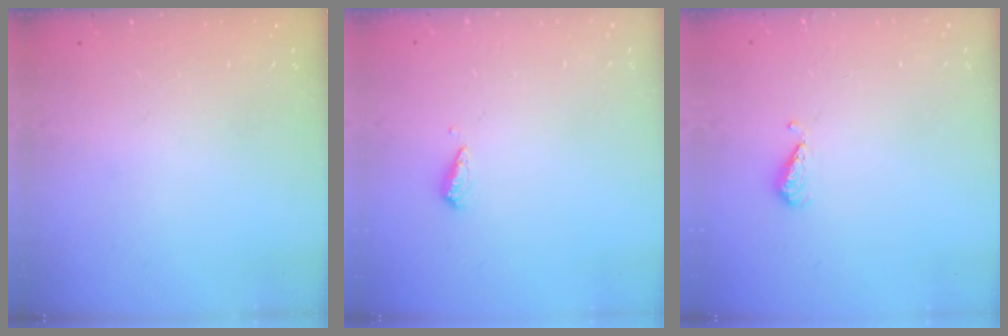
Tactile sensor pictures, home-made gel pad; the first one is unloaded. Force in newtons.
{"total": 3.0, "press": 3.0, "slide": 0.2}
{"total": 4.8, "press": 4.7, "slide": 0.9}